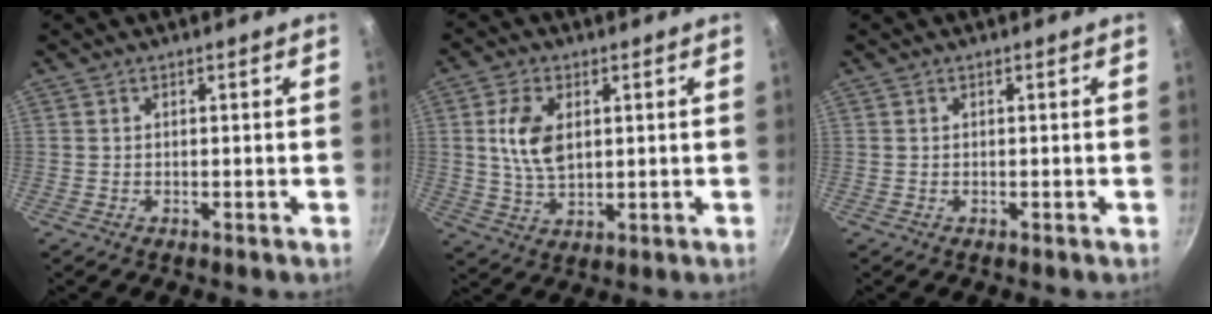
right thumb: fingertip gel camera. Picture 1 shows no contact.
{"total": 8.5, "force": [1.8, 5.1, 6.5], "torque": [-0.115, -0.006, 0.034]}
{"total": 0.0}